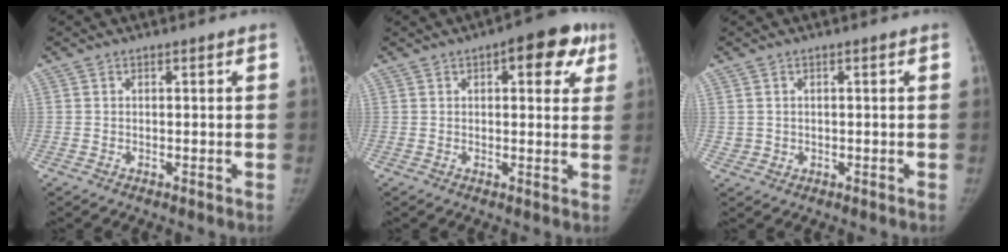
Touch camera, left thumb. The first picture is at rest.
{"total": 9.4, "force": [4.2, 4.3, 7.2], "torque": [-0.048, -0.001, 0.043]}
{"total": 1.5, "force": [0.2, 1.5, 0.3], "torque": [0.002, 0.000, 0.009]}